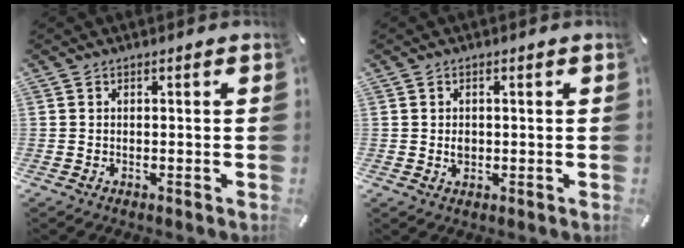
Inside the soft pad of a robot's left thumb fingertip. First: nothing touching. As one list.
[{"total": 1.7, "force": [0.1, 1.2, 1.2], "torque": [-0.018, 0.000, 0.000]}]